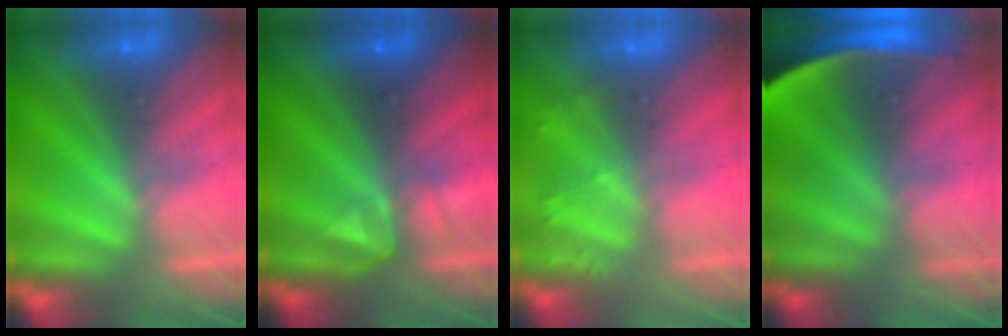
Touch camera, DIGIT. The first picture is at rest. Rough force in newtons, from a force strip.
{"total": 3.1}
{"total": 2.2}
{"total": 9.1}